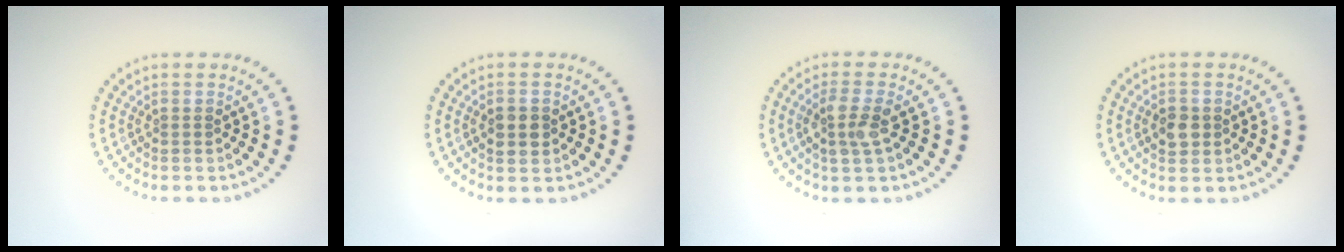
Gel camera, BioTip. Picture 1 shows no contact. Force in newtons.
{"total": 2.4, "press": 2.4, "slide": 0.0}
{"total": 2.7, "press": 2.6, "slide": 0.9}
{"total": 2.0, "press": 2.0, "slide": 0.3}